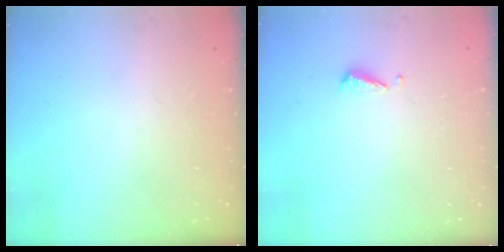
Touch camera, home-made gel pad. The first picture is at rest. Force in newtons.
{"total": 3.9, "press": 3.9, "slide": 0.4}